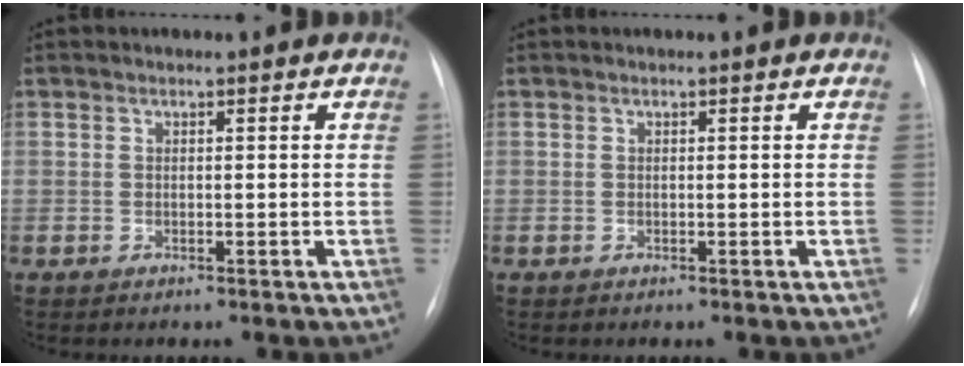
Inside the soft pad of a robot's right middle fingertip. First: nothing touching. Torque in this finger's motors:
{"motor_torque": [0.00, 0.00, 0.00, 0.00]}